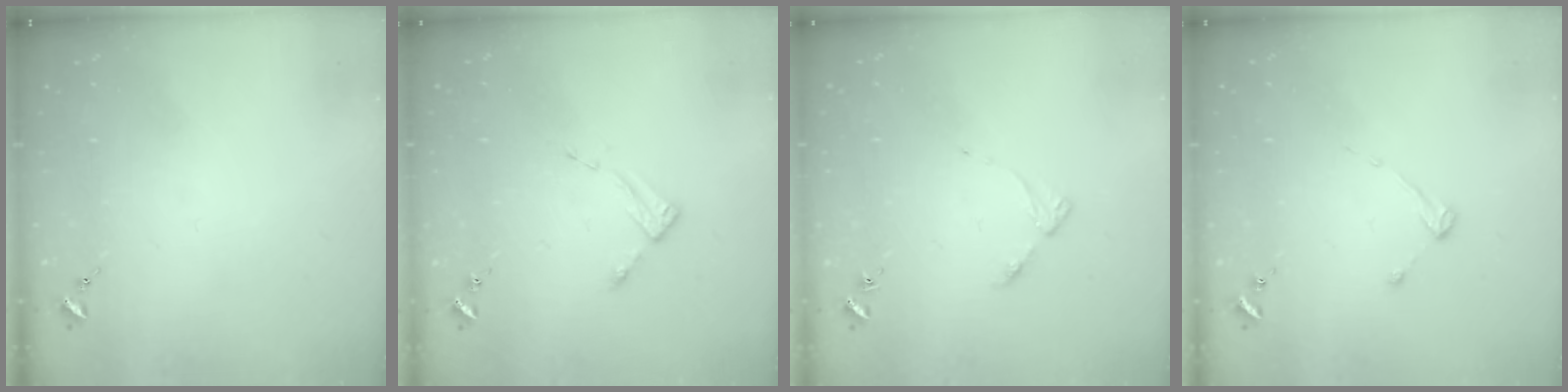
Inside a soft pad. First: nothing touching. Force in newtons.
{"total": 2.6, "press": 2.6, "slide": 0.4}
{"total": 3.3, "press": 3.3, "slide": 0.4}
{"total": 2.6, "press": 2.5, "slide": 0.4}